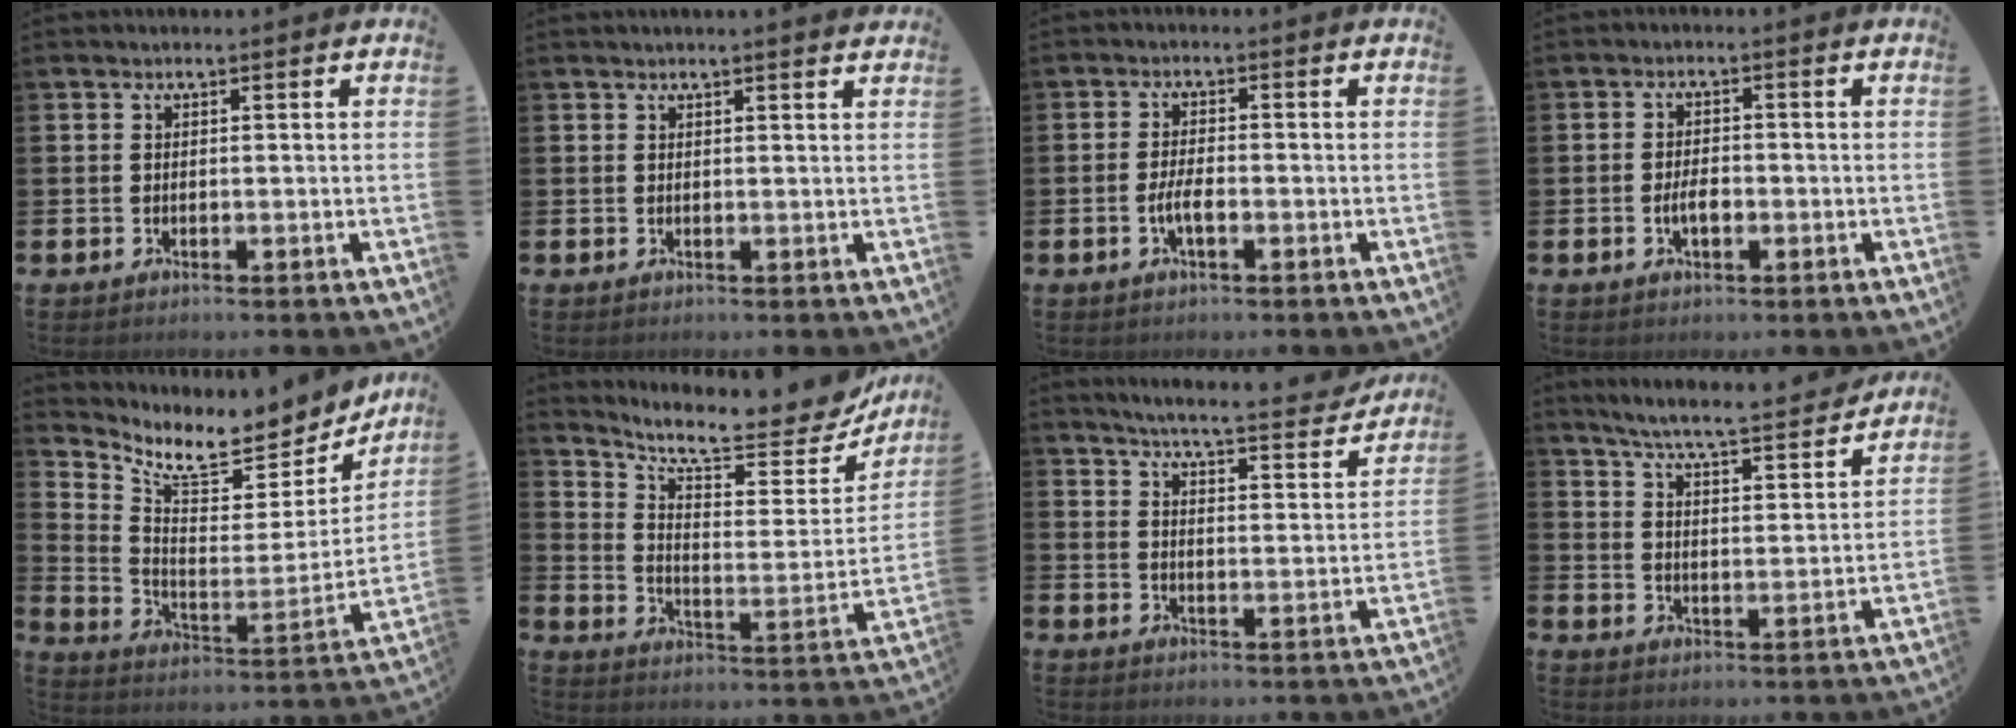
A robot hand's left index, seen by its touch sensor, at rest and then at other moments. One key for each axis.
{"total": 1.0, "fx": 1.0, "fy": -0.2, "fz": 0.3, "tx": 0.004, "ty": -0.004, "tz": 0.016}
{"total": 2.8, "fx": -1.0, "fy": 1.0, "fz": 2.5, "tx": -0.052, "ty": 0.002, "tz": -0.022}
{"total": 2.8, "fx": -0.7, "fy": 1.4, "fz": 2.3, "tx": -0.035, "ty": 0.001, "tz": -0.016}
{"total": 8.0, "fx": 6.9, "fy": 2.8, "fz": 3.0, "tx": -0.086, "ty": -0.062, "tz": 0.114}
{"total": 9.1, "fx": 8.3, "fy": 2.1, "fz": 3.1, "tx": -0.082, "ty": -0.070, "tz": 0.140}
{"total": 5.5, "fx": 5.2, "fy": 0.2, "fz": 1.6, "tx": -0.050, "ty": -0.043, "tz": 0.084}
{"total": 6.4, "fx": 6.1, "fy": -0.1, "fz": 2.0, "tx": -0.069, "ty": -0.049, "tz": 0.101}